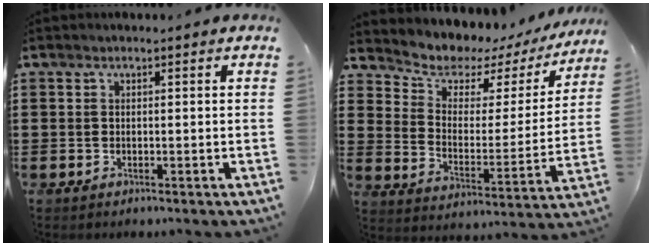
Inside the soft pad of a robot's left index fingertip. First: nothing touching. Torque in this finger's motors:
{"motor_torque": [-0.20, -0.03, 0.34, 0.06]}